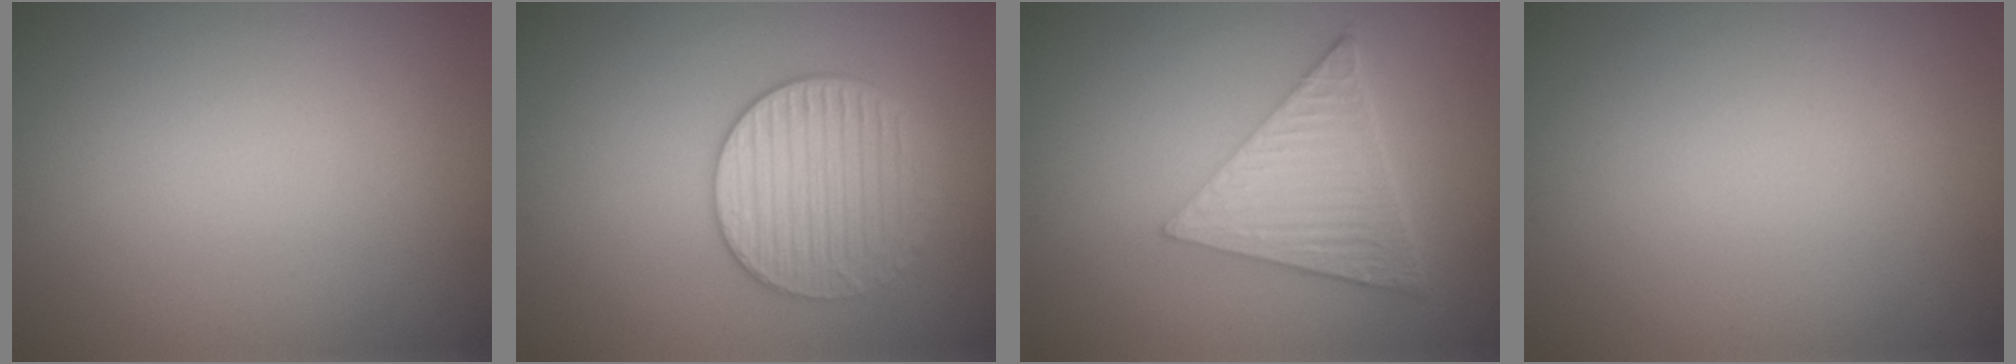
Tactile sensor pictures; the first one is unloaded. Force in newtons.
{"total": 3.6, "press": 3.5, "slide": 0.8}
{"total": 6.4, "press": 4.3, "slide": 4.7}
{"total": 0.0}